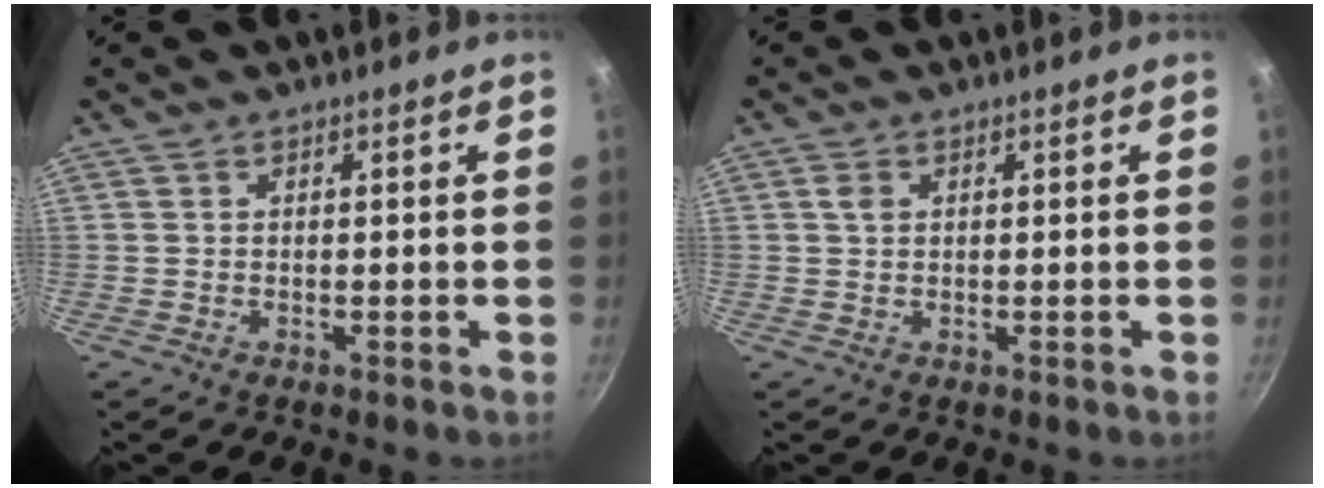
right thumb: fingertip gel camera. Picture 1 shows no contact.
{"total": 1.7, "force": [0.6, 1.2, 1.0], "torque": [-0.016, 0.000, 0.010]}